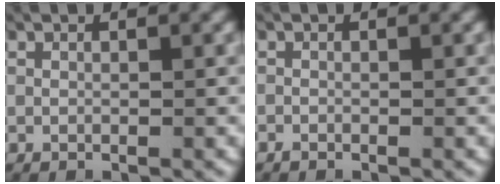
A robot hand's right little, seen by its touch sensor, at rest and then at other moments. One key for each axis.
{"total": 0.7, "fx": -0.6, "fy": 0.3, "fz": 0.2, "tx": -0.005, "ty": -0.003, "tz": -0.013}